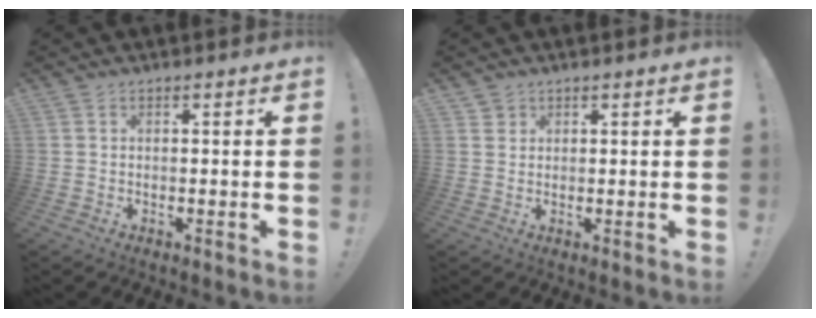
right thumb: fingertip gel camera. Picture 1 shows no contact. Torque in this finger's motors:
{"motor_torque": [-0.17, -0.13, -0.48, -0.19, -0.18]}